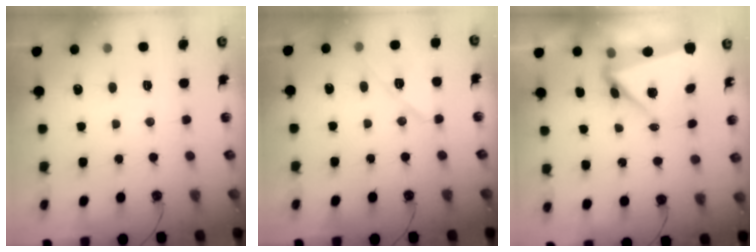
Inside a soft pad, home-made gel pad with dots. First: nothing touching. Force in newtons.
{"total": 9.6, "press": 9.6, "slide": 1.0}
{"total": 6.5, "press": 6.2, "slide": 1.9}